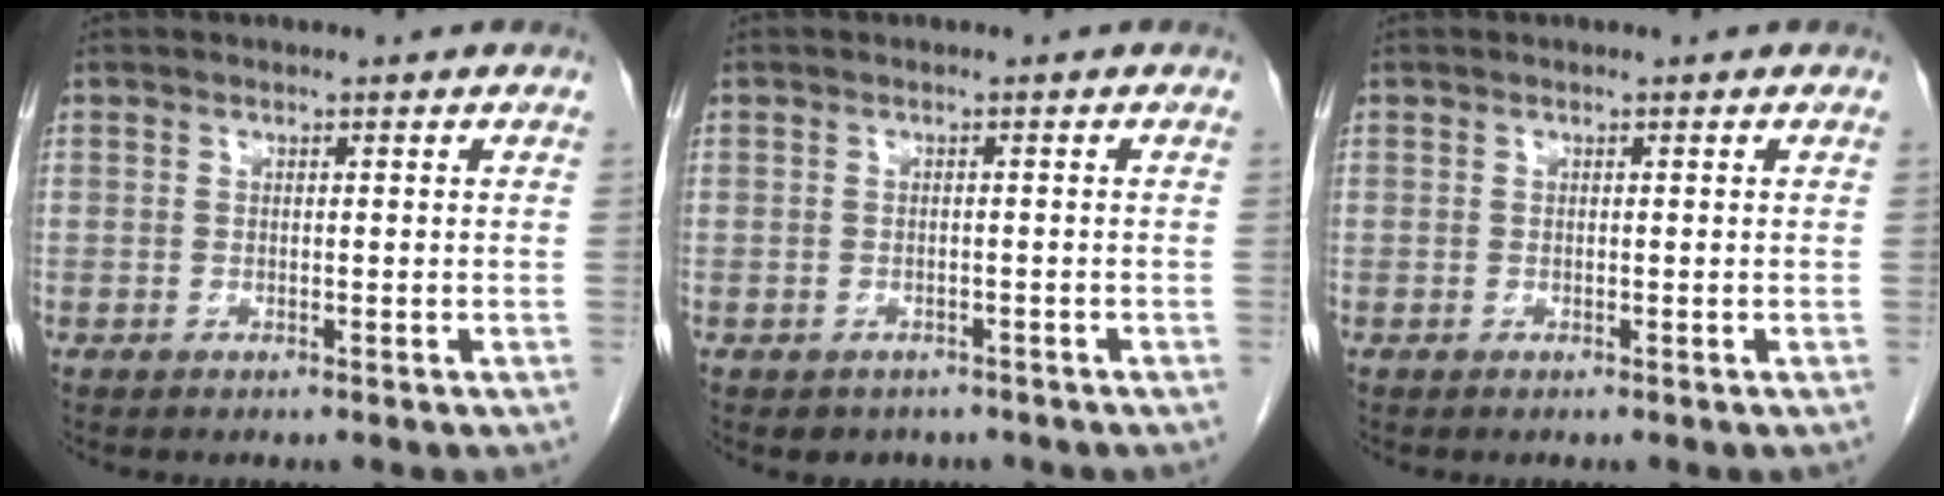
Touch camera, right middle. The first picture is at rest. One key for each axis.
{"total": 3.0, "fx": -2.3, "fy": 1.8, "fz": 0.3, "tx": -0.007, "ty": 0.005, "tz": -0.028}
{"total": 0.0}